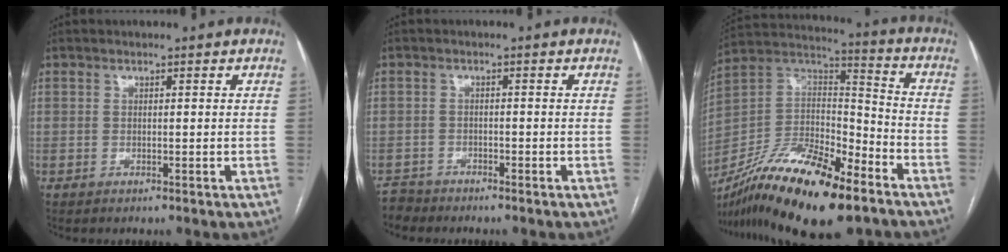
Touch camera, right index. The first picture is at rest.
{"total": 2.3, "force": [-2.1, 0.4, -0.8], "torque": [0.015, -0.007, -0.041]}
{"total": 23.6, "force": [-15.8, 6.7, 16.2], "torque": [-0.299, -0.002, -0.277]}